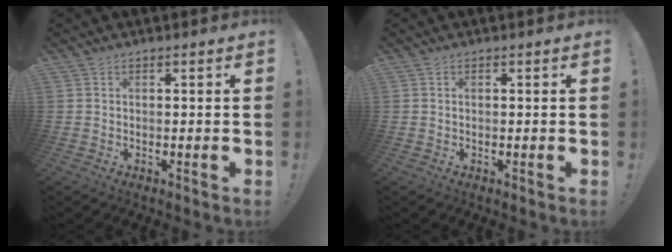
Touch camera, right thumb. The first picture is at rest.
{"total": 0.0}